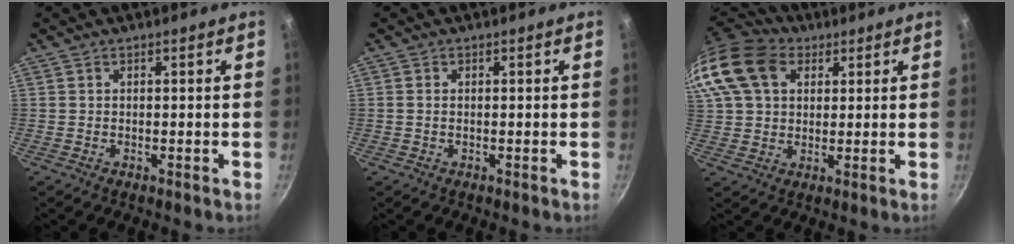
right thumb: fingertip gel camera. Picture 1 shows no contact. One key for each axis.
{"total": 0.6, "fx": 0.0, "fy": 0.4, "fz": 0.4, "tx": -0.009, "ty": 0.003, "tz": -0.002}
{"total": 19.0, "fx": 6.9, "fy": 14.1, "fz": 10.8, "tx": -0.237, "ty": 0.029, "tz": 0.117}